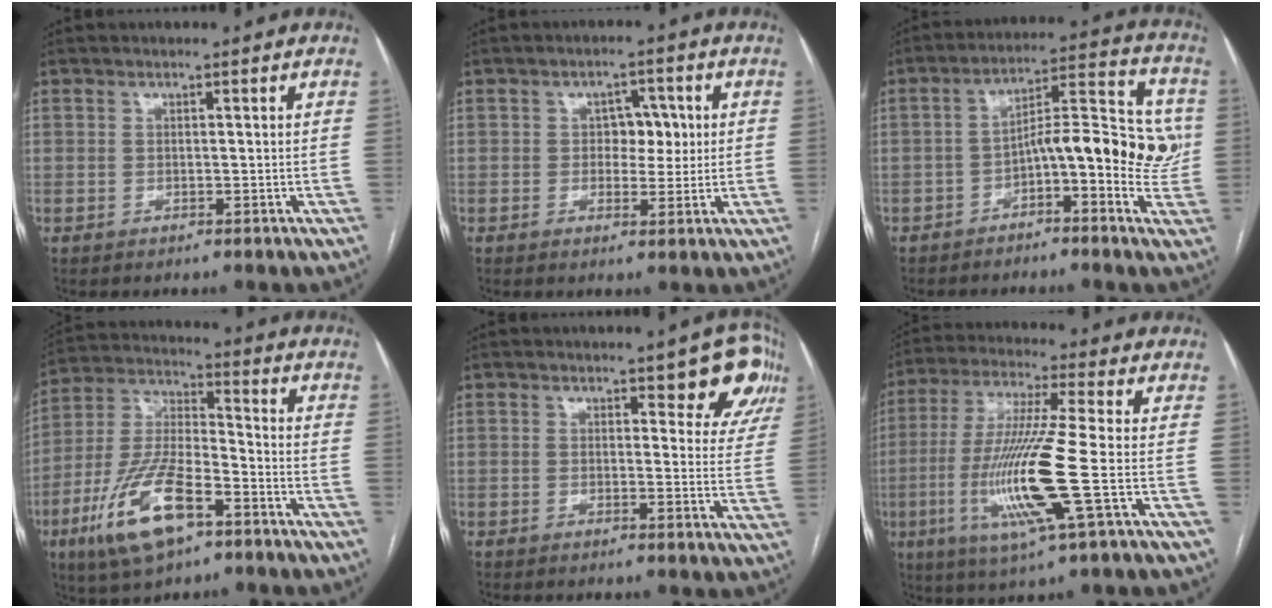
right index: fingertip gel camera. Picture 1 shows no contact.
{"total": 4.5, "force": [0.5, 2.9, 3.4], "torque": [-0.042, 0.011, 0.009]}
{"total": 13.2, "force": [-1.7, 3.9, 12.5], "torque": [-0.180, 0.043, -0.023]}
{"total": 15.1, "force": [-7.7, 5.0, 12.0], "torque": [-0.258, -0.004, -0.137]}
{"total": 8.0, "force": [4.7, 2.8, 5.9], "torque": [-0.054, -0.003, 0.040]}
{"total": 14.5, "force": [-3.3, -0.7, 14.1], "torque": [-0.295, -0.020, -0.070]}